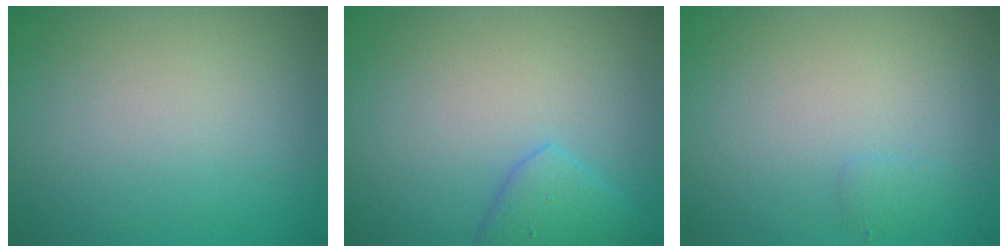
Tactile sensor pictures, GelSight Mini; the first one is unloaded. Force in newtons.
{"total": 2.5, "press": 2.4, "slide": 0.3}
{"total": 0.7, "press": 0.7, "slide": 0.1}